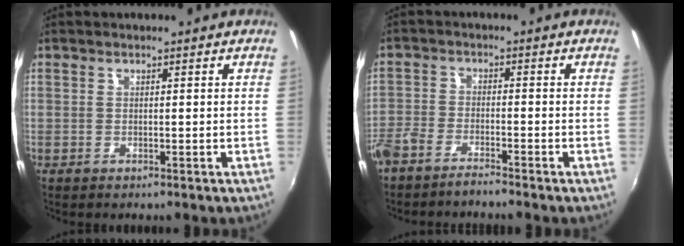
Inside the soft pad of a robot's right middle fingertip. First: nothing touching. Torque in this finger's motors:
{"motor_torque": [1.06, -1.08, 0.69, 0.21]}